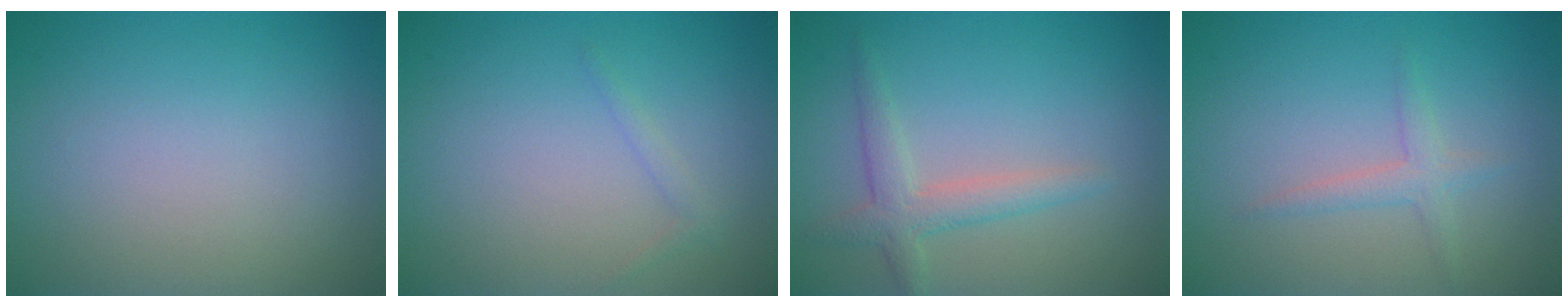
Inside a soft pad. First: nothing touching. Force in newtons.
{"total": 0.8, "press": 0.8, "slide": 0.1}
{"total": 2.7, "press": 2.7, "slide": 0.1}
{"total": 1.7, "press": 1.7, "slide": 0.1}